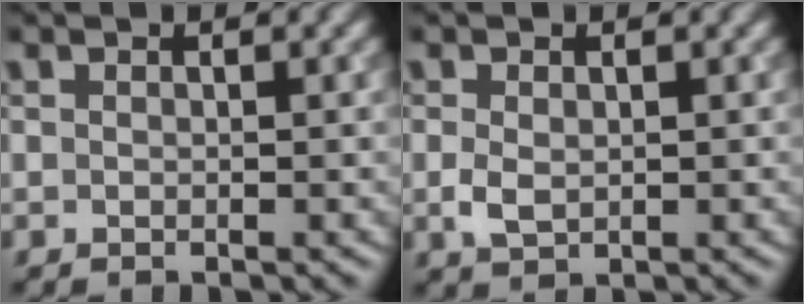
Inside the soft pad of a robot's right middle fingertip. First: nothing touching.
{"total": 1.8, "force": [-0.1, 1.3, 1.3], "torque": [-0.030, -0.003, 0.002]}